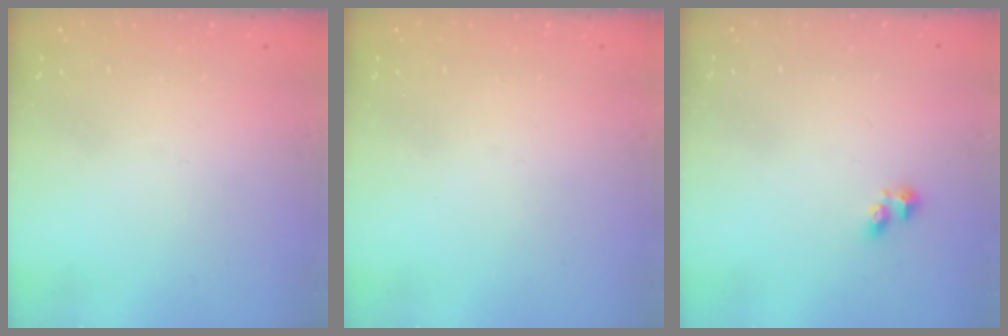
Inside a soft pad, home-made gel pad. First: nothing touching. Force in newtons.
{"total": 0.0}
{"total": 2.2, "press": 2.2, "slide": 0.5}